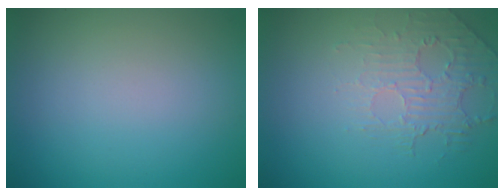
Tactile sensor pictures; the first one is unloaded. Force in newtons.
{"total": 2.1, "press": 1.2, "slide": 1.7}